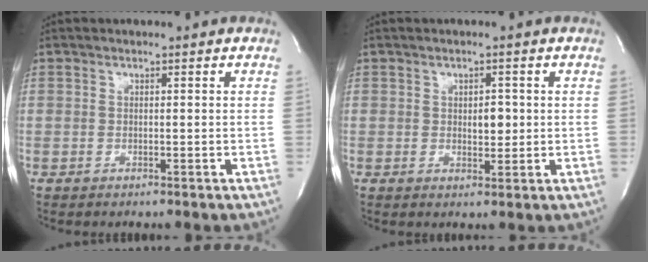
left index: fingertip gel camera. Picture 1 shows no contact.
{"total": 2.4, "force": [0.3, 1.3, 2.0], "torque": [-0.029, -0.001, 0.007]}